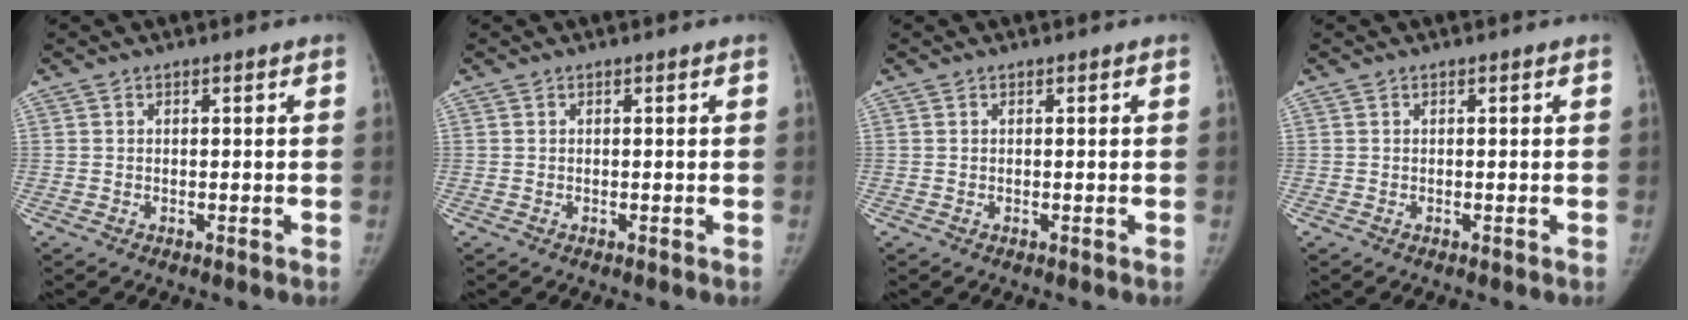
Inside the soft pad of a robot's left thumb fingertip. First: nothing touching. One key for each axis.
{"total": 0.0}
{"total": 0.0}
{"total": 0.0}